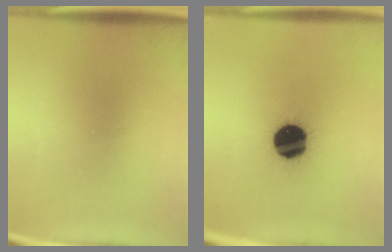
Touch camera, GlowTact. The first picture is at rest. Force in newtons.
{"total": 17.1}